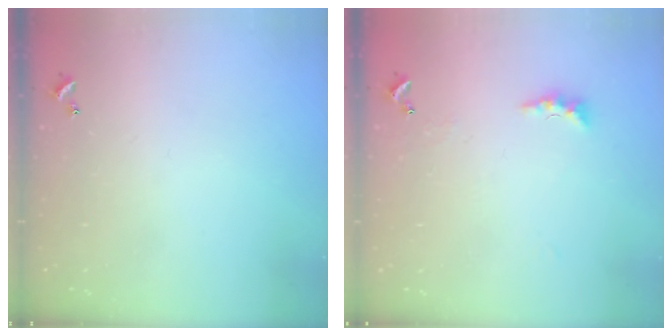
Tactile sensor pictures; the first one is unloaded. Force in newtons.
{"total": 2.9, "press": 2.8, "slide": 0.7}